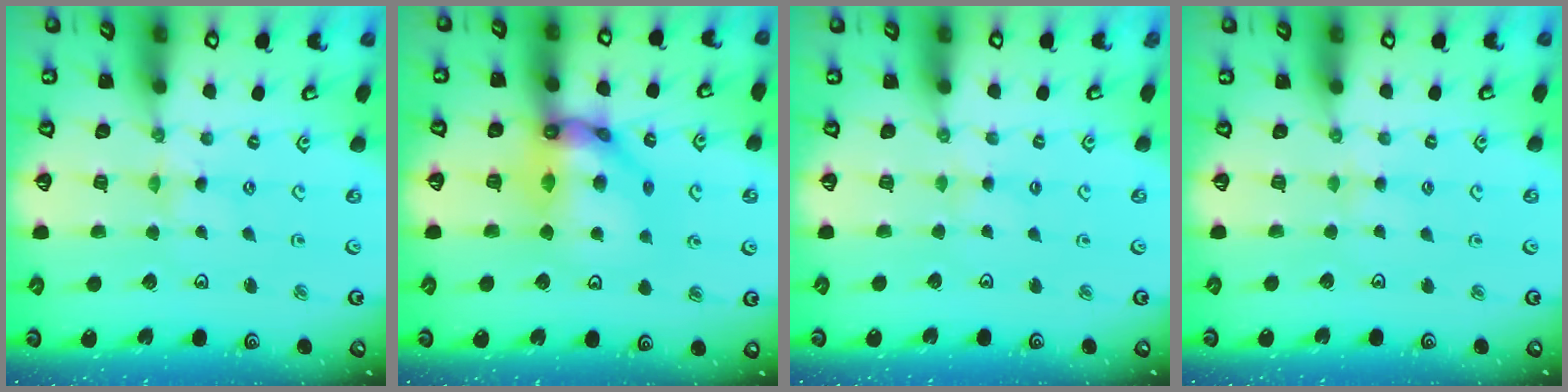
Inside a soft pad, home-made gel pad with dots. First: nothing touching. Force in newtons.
{"total": 14.9, "press": 14.9, "slide": 1.1}
{"total": 2.1, "press": 2.0, "slide": 0.4}
{"total": 2.6, "press": 2.5, "slide": 0.5}